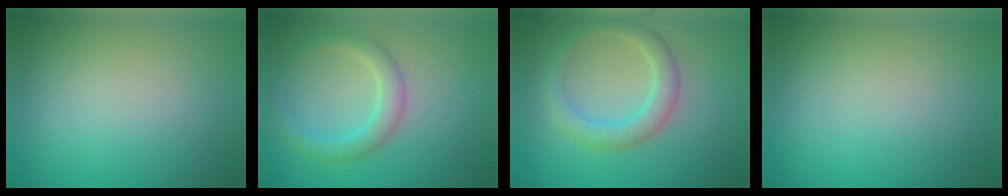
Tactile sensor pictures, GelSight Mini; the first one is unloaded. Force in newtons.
{"total": 2.9, "press": 2.9, "slide": 0.2}
{"total": 3.4, "press": 3.4, "slide": 0.1}
{"total": 0.0}